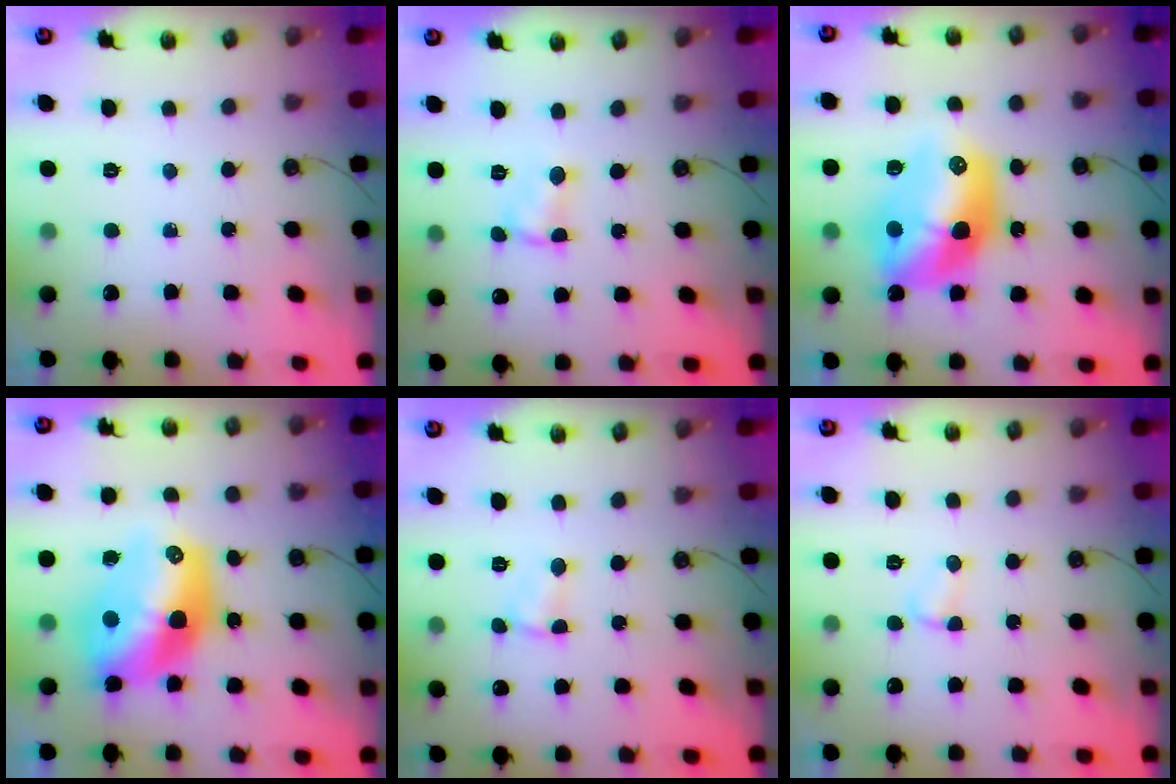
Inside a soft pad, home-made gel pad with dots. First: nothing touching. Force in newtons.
{"total": 2.2, "press": 2.1, "slide": 0.3}
{"total": 16.2, "press": 16.2, "slide": 1.5}
{"total": 17.3, "press": 16.9, "slide": 3.6}
{"total": 1.7, "press": 1.7, "slide": 0.2}
{"total": 2.4, "press": 2.4, "slide": 0.3}